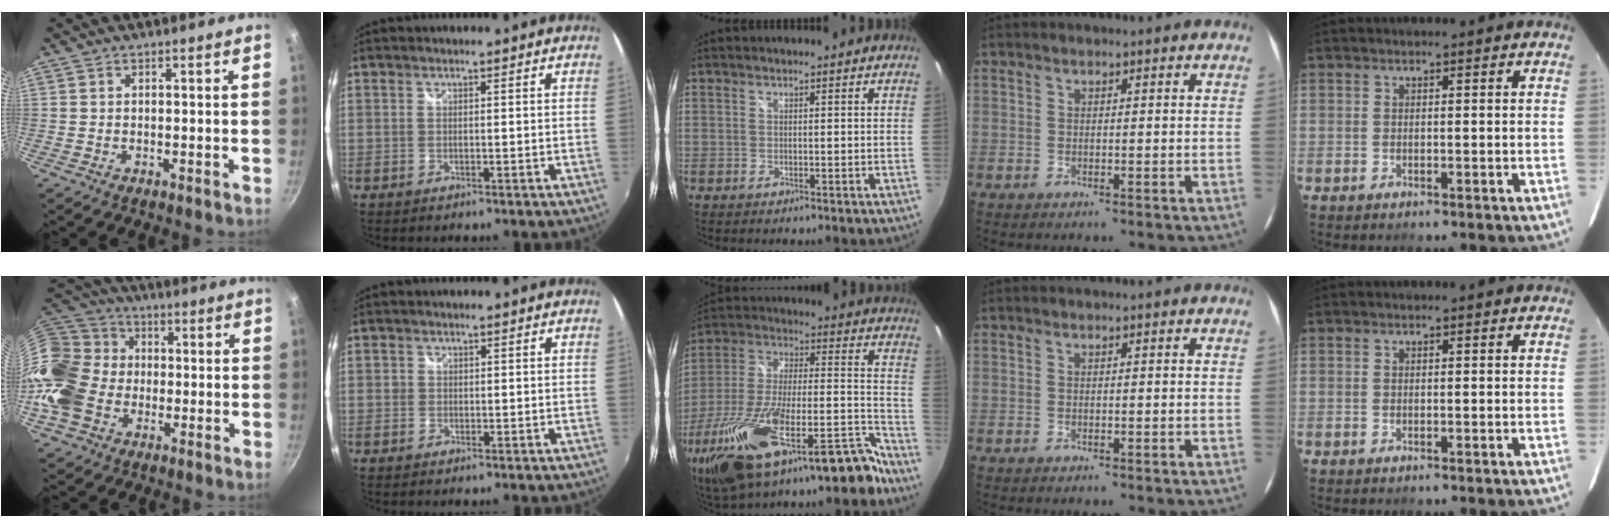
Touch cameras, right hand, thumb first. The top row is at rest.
{"thumb": {"total": 18.2, "force": [-2.9, 15.2, 9.6], "torque": [-0.191, 0.050, -0.062]}, "index": {"total": 1.1, "force": [-0.1, 1.1, 0.2], "torque": [-0.003, -0.001, -0.005]}, "middle": {"total": 31.5, "force": [-22.2, 9.1, 20.3], "torque": [-0.352, -0.028, -0.352]}}